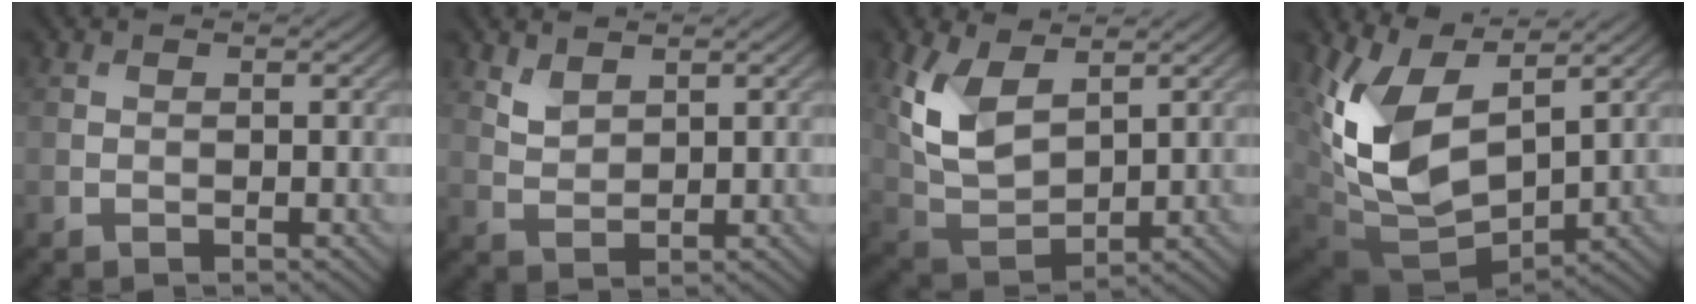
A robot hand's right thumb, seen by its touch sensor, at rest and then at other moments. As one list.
[{"total": 2.6, "force": [2.0, 1.3, 1.2], "torque": [-0.035, -0.004, 0.046]}, {"total": 9.2, "force": [3.9, 5.0, 6.6], "torque": [-0.171, -0.003, 0.080]}, {"total": 12.1, "force": [3.6, 7.0, 9.2], "torque": [-0.225, -0.012, 0.079]}]